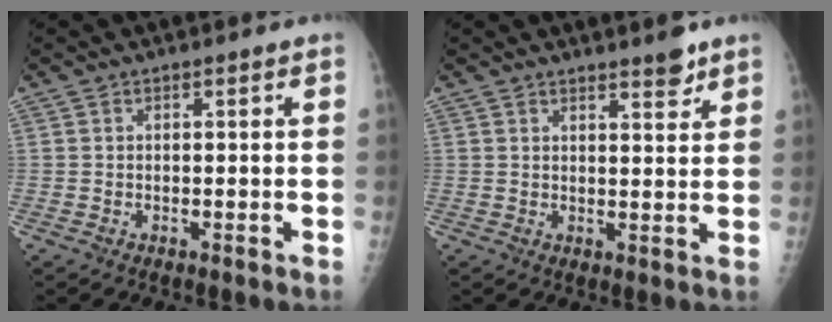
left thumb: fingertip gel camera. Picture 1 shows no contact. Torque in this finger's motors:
{"motor_torque": [0.21, 0.14, -0.18, -0.28, 0.03]}